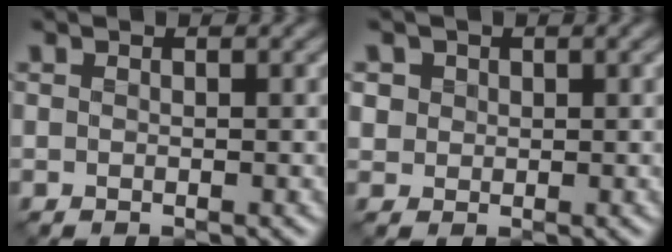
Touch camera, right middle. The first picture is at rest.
{"total": 1.9, "force": [0.8, 1.6, 0.5], "torque": [-0.018, 0.001, 0.025]}